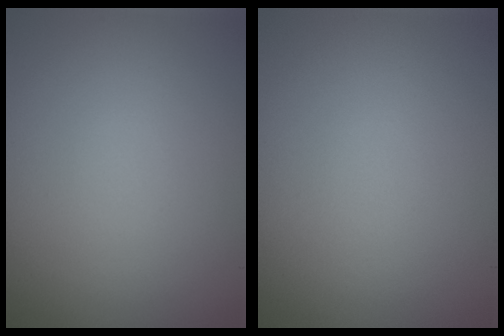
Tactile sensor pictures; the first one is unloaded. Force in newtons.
{"total": 0.0}